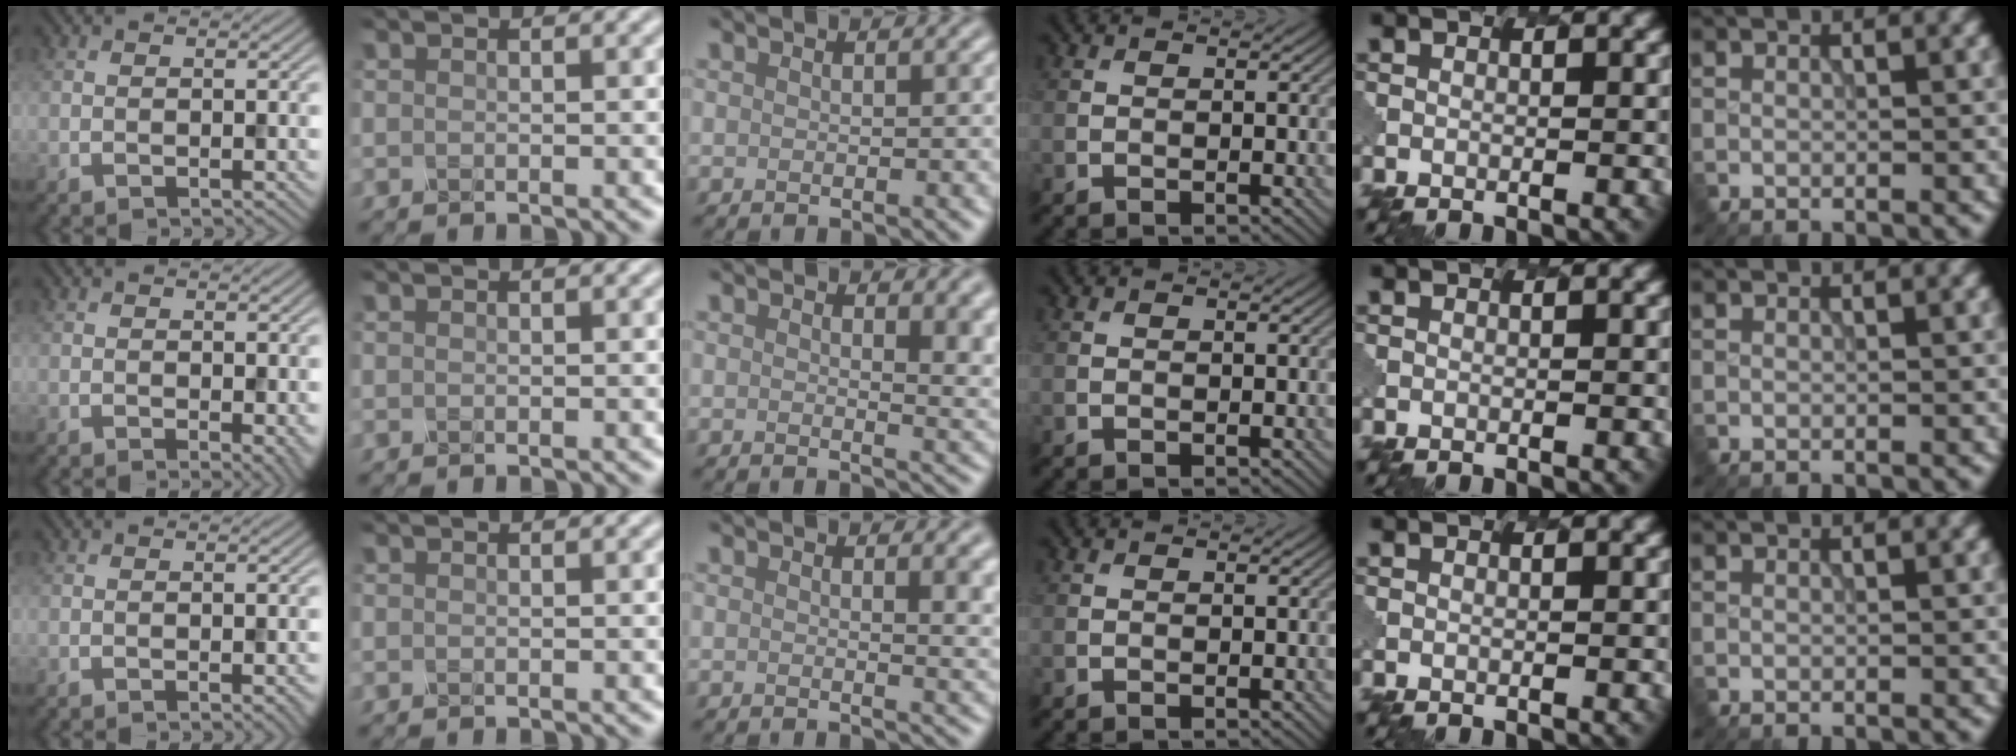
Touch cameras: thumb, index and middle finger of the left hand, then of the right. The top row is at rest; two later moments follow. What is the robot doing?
{"motion": "dispense", "object": "dispenser bottle"}